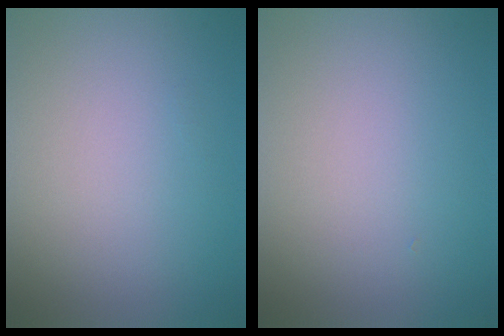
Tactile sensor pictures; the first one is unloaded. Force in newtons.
{"total": 0.0}